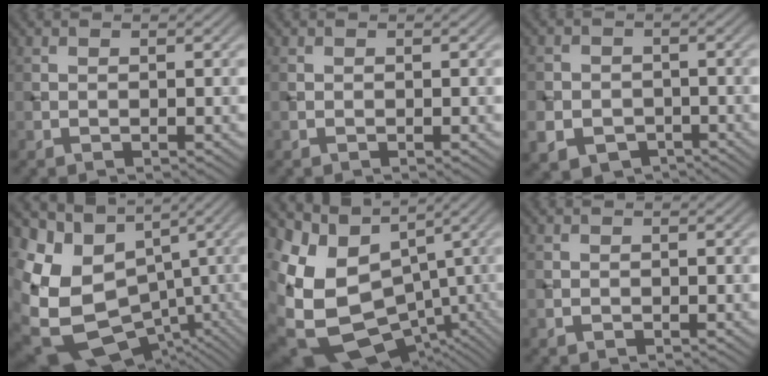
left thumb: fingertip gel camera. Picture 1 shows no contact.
{"total": 0.0}
{"total": 6.0, "force": [-2.7, 5.0, 2.0], "torque": [-0.046, -0.017, -0.057]}
{"total": 17.0, "force": [-4.7, 12.5, 10.5], "torque": [-0.254, -0.014, -0.049]}
{"total": 16.2, "force": [-3.3, 11.2, 11.2], "torque": [-0.255, -0.022, -0.029]}
{"total": 0.5, "force": [-0.3, 0.4, 0.1], "torque": [-0.001, -0.001, -0.006]}